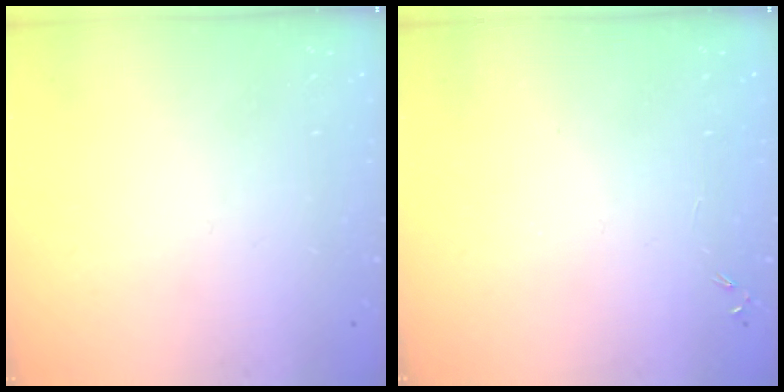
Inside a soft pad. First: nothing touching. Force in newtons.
{"total": 0.0}